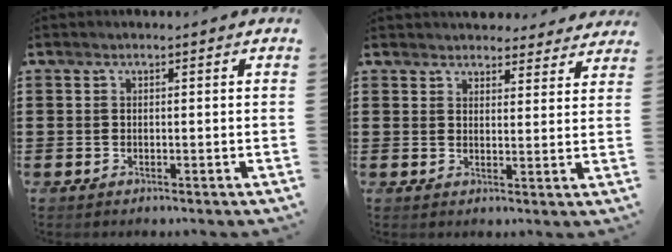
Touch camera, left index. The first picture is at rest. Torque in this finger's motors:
{"motor_torque": [2.14, 0.00, 0.13, -0.05]}